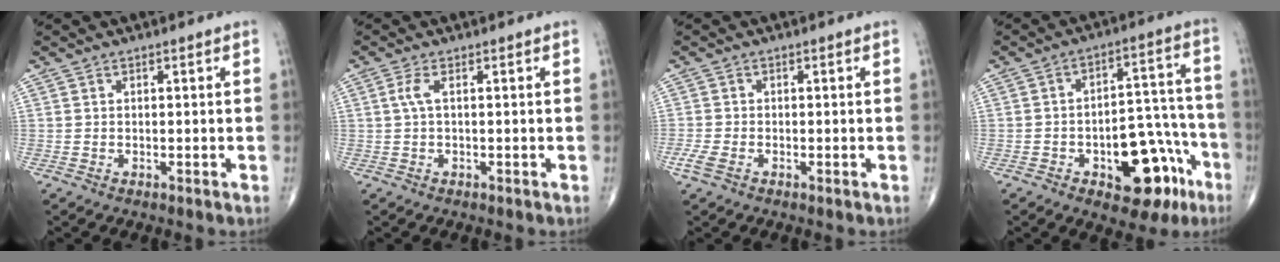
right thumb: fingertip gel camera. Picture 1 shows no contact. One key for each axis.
{"total": 2.0, "fx": 0.3, "fy": 0.5, "fz": 2.0, "tx": -0.057, "ty": 0.005, "tz": 0.007}
{"total": 2.5, "fx": -1.3, "fy": 1.2, "fz": 1.7, "tx": -0.049, "ty": -0.001, "tz": -0.029}
{"total": 15.9, "fx": -7.1, "fy": 8.1, "fz": 11.6, "tx": -0.108, "ty": 0.060, "tz": -0.088}